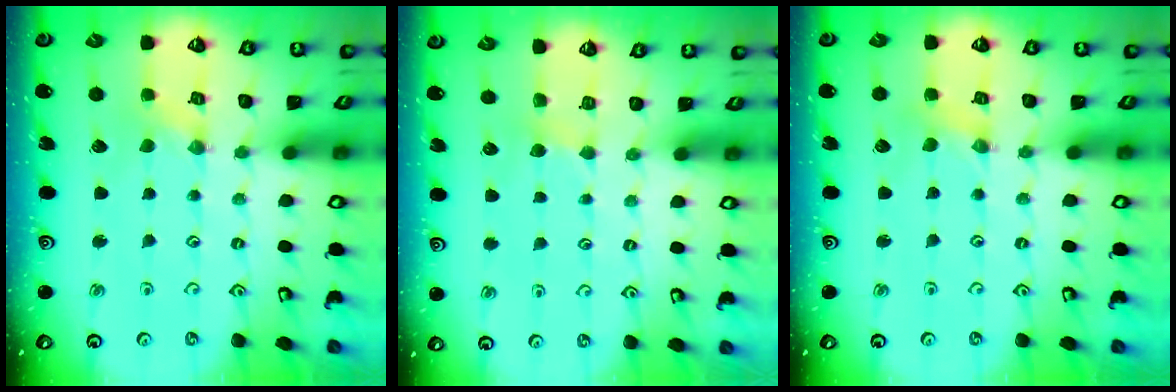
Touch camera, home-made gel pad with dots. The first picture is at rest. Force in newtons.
{"total": 2.9, "press": 2.9, "slide": 0.3}
{"total": 1.3, "press": 1.3, "slide": 0.3}